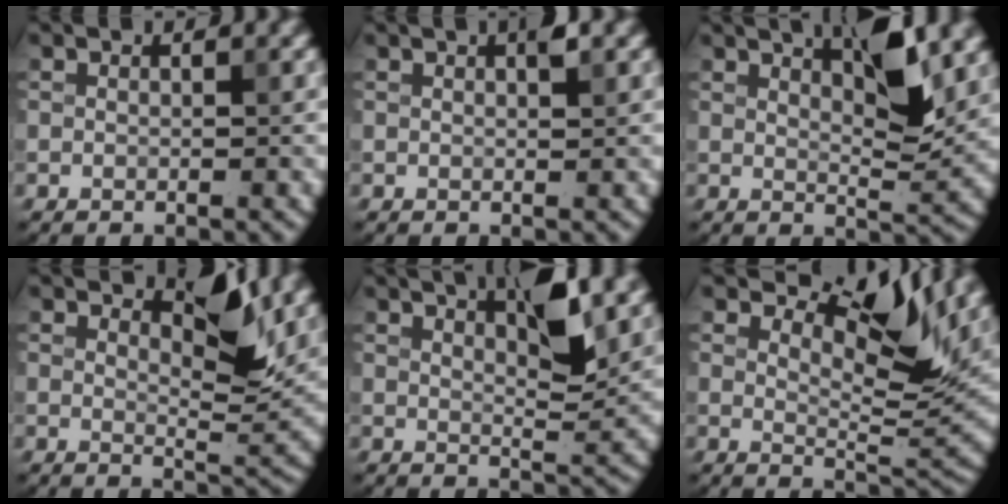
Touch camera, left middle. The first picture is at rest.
{"total": 0.6, "force": [-0.4, -0.5, 0.2], "torque": [-0.015, 0.000, 0.010]}
{"total": 4.0, "force": [2.1, 0.4, 3.4], "torque": [-0.066, -0.001, 0.053]}
{"total": 2.6, "force": [1.8, 0.3, 1.9], "torque": [-0.044, -0.007, 0.043]}
{"total": 4.2, "force": [2.3, 0.6, 3.4], "torque": [-0.061, 0.005, 0.054]}
{"total": 7.2, "force": [4.3, 2.2, 5.4], "torque": [-0.099, 0.006, 0.088]}